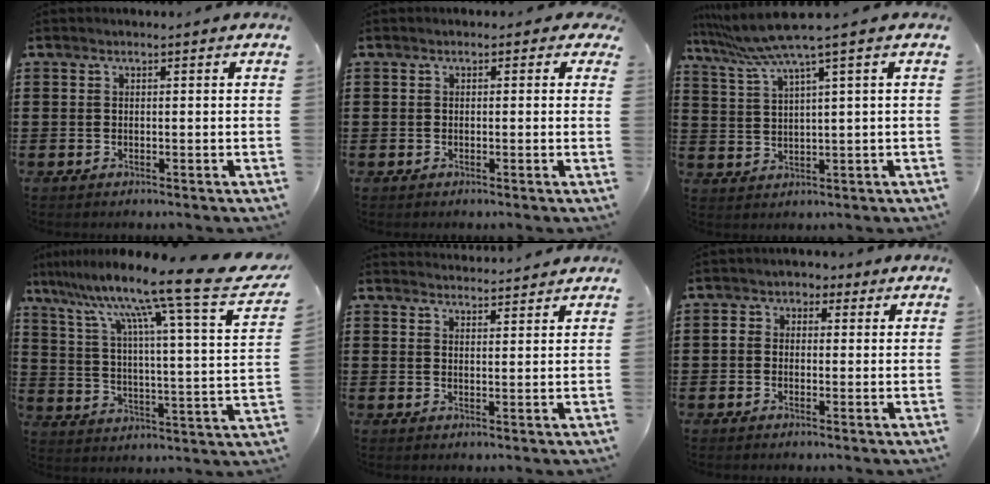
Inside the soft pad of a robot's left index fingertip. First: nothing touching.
{"total": 1.2, "force": [-0.2, 1.1, 0.5], "torque": [-0.013, 0.006, -0.006]}
{"total": 5.7, "force": [3.8, -0.6, 4.2], "torque": [-0.104, -0.021, 0.063]}
{"total": 12.1, "force": [9.7, -0.7, 7.2], "torque": [-0.159, -0.077, 0.146]}
{"total": 2.6, "force": [2.6, 0.0, -0.2], "torque": [-0.004, -0.009, 0.049]}
{"total": 2.2, "force": [0.1, 1.9, 1.1], "torque": [-0.029, 0.012, -0.002]}